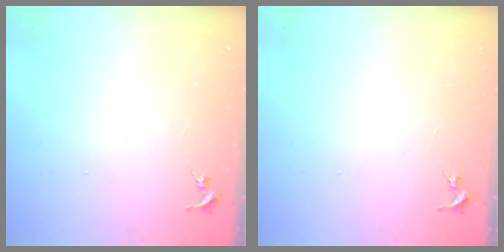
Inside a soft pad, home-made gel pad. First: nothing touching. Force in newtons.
{"total": 0.0}